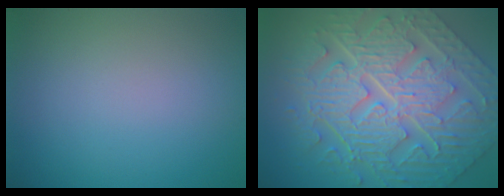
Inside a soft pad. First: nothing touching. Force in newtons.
{"total": 11.1, "press": 7.8, "slide": 7.9}